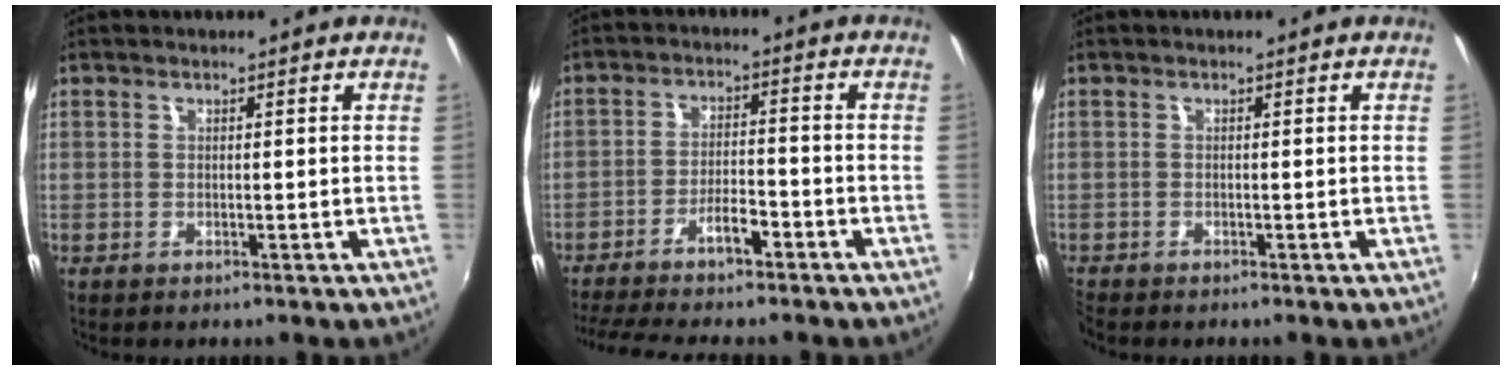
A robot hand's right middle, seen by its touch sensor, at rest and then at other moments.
{"total": 8.8, "force": [-7.1, 1.2, 4.9], "torque": [-0.109, 0.002, -0.123]}
{"total": 1.2, "force": [-1.1, 0.2, 0.3], "torque": [-0.008, -0.008, -0.023]}